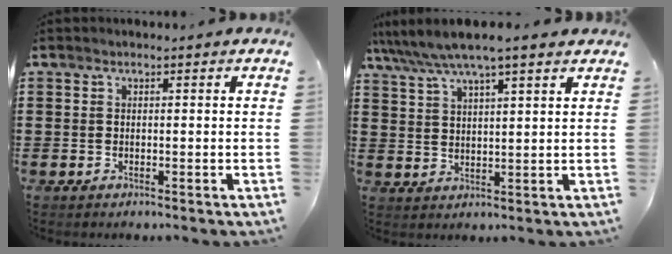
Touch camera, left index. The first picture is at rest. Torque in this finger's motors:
{"motor_torque": [2.14, 0.00, 0.18, 0.21]}